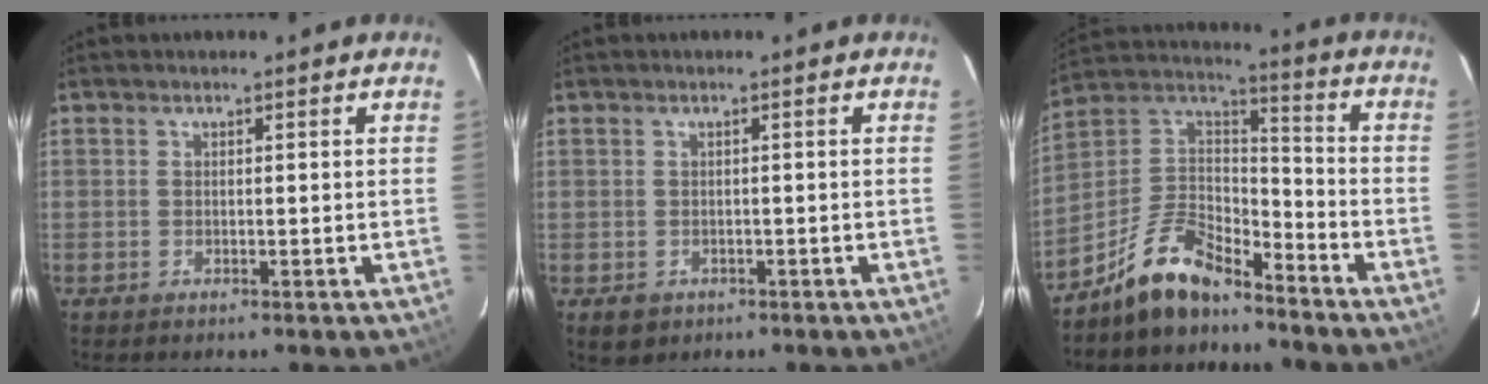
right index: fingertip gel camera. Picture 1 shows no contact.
{"total": 3.1, "force": [-0.9, 2.8, 0.9], "torque": [-0.018, -0.003, -0.008]}
{"total": 13.3, "force": [-10.5, 5.2, 6.3], "torque": [-0.146, 0.041, -0.197]}